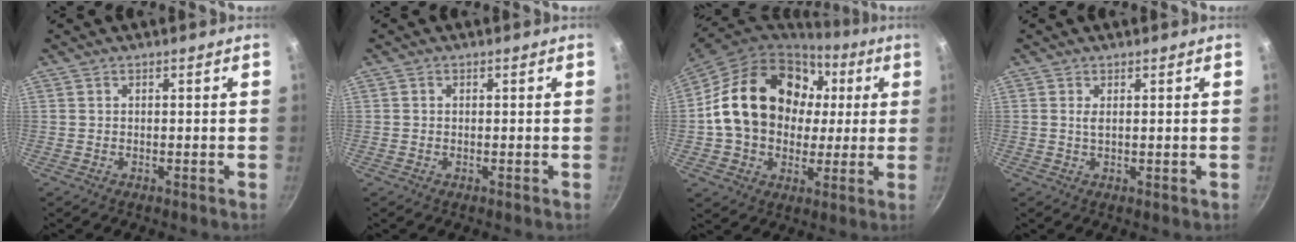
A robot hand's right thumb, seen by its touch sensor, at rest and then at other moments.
{"total": 0.6, "force": [0.1, 0.5, 0.3], "torque": [-0.005, 0.004, 0.002]}
{"total": 23.3, "force": [3.6, 18.0, 14.3], "torque": [-0.223, 0.028, 0.065]}
{"total": 1.3, "force": [0.4, 0.4, 1.2], "torque": [-0.022, -0.003, 0.007]}